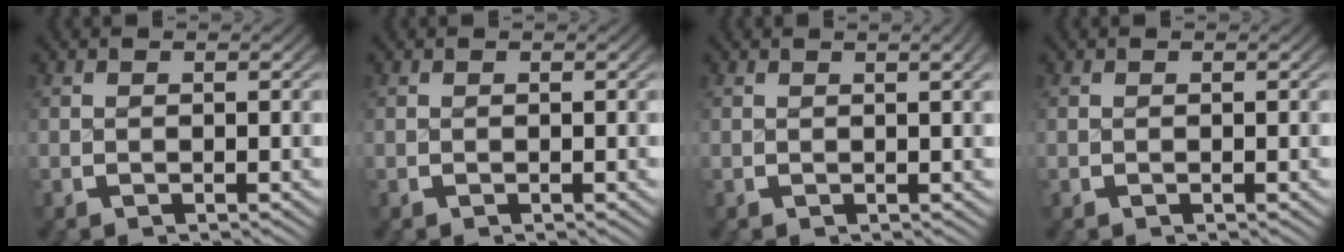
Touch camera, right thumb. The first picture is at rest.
{"total": 0.0}
{"total": 1.2, "force": [0.4, 0.1, 1.1], "torque": [-0.015, 0.002, 0.008]}
{"total": 0.0}